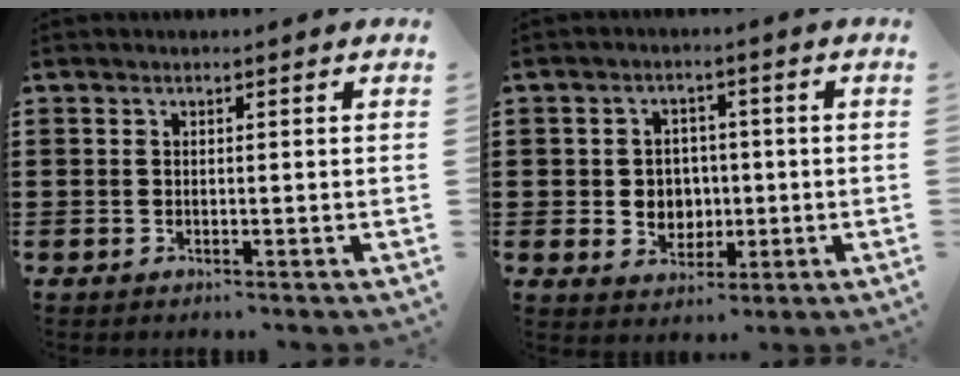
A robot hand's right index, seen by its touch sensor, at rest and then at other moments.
{"total": 4.4, "force": [-0.2, 4.1, 1.4], "torque": [-0.035, 0.009, -0.007]}